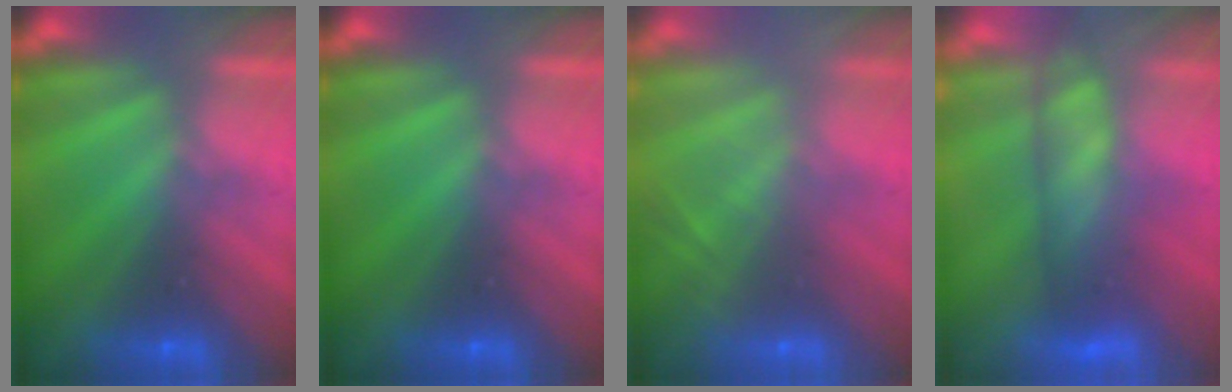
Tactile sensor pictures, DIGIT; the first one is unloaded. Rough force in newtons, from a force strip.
{"total": 0.0}
{"total": 2.0}
{"total": 3.6}